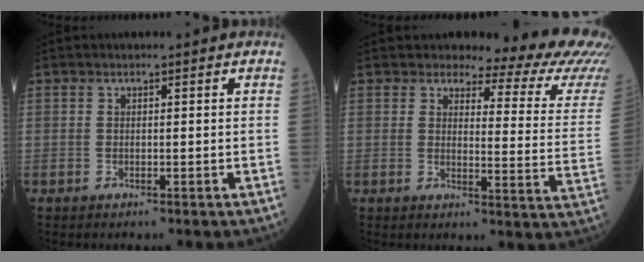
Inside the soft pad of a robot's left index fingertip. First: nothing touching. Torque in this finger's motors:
{"motor_torque": [0.41, -1.56, 0.37, 0.12]}